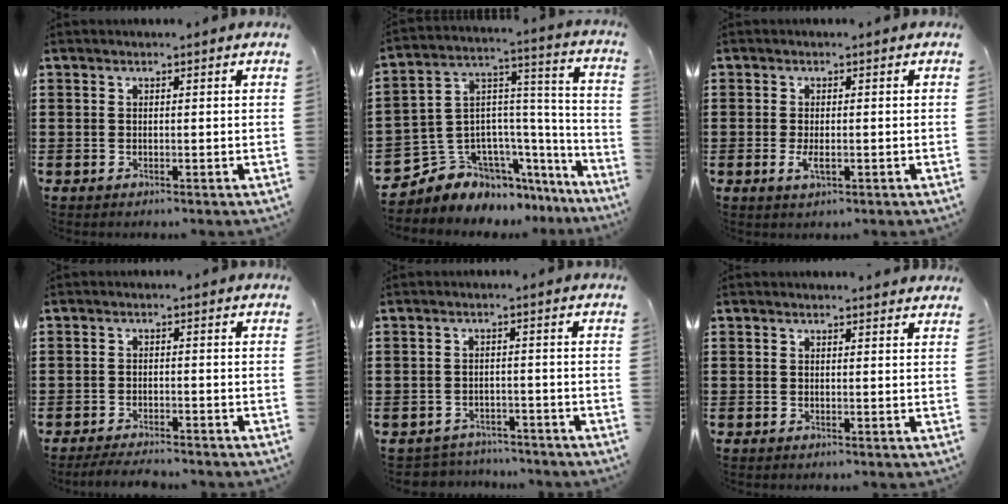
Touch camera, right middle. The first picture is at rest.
{"total": 6.2, "force": [-4.3, 4.4, -0.4], "torque": [-0.024, -0.017, -0.081]}
{"total": 2.3, "force": [-0.4, 0.8, 2.1], "torque": [-0.048, -0.005, -0.008]}
{"total": 2.6, "force": [-2.6, 0.0, 0.5], "torque": [-0.011, 0.000, -0.052]}
{"total": 2.7, "force": [-2.6, 0.4, -0.4], "torque": [-0.003, 0.000, -0.059]}
{"total": 0.7, "force": [0.7, 0.1, 0.1], "torque": [0.003, -0.002, 0.011]}